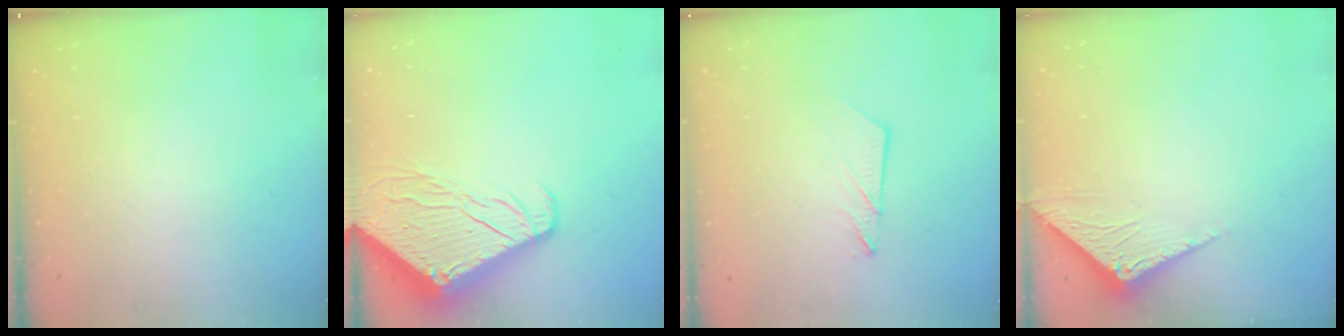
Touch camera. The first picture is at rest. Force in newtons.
{"total": 10.5, "press": 10.4, "slide": 1.2}
{"total": 5.8, "press": 5.8, "slide": 0.7}
{"total": 3.4, "press": 3.4, "slide": 0.2}